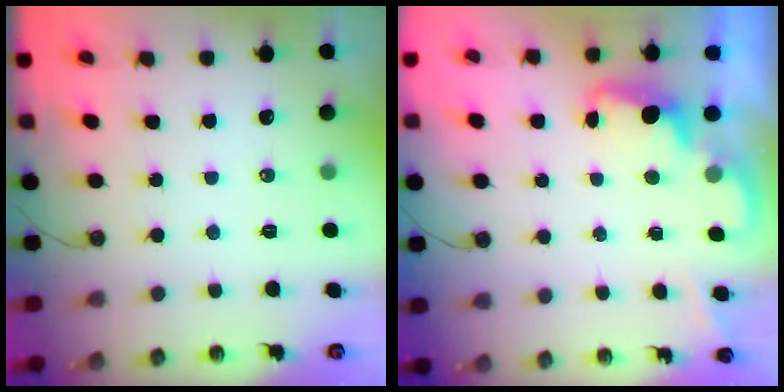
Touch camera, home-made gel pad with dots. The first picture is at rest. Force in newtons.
{"total": 2.0, "press": 1.9, "slide": 0.5}